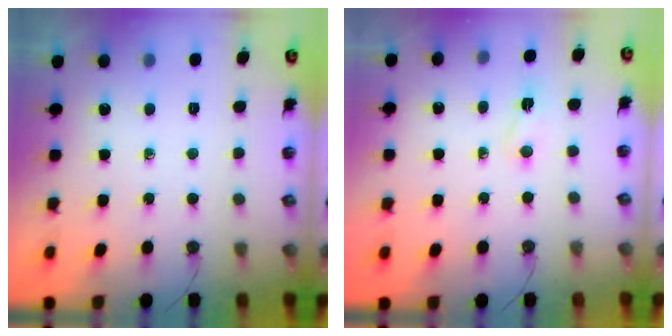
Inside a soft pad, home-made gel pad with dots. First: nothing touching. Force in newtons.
{"total": 2.4, "press": 2.4, "slide": 0.5}